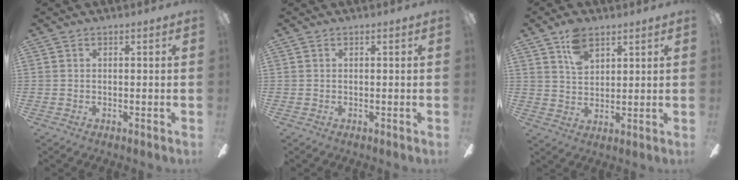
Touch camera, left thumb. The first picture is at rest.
{"total": 0.0}
{"total": 7.3, "force": [4.6, 4.2, 3.8], "torque": [-0.072, -0.007, 0.085]}